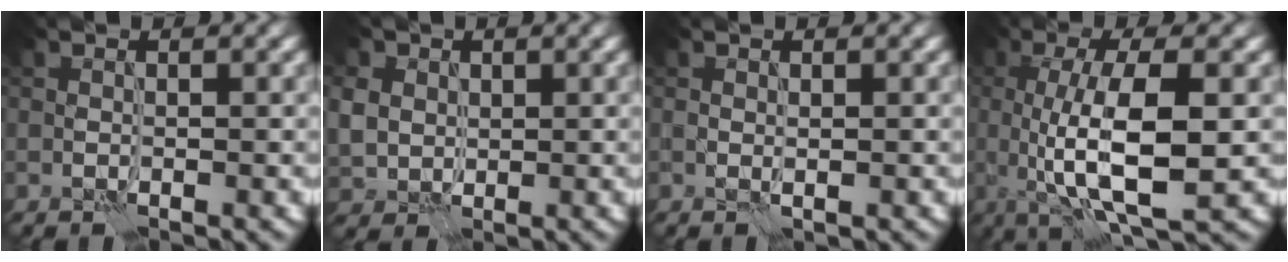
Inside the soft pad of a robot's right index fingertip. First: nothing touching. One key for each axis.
{"total": 4.2, "fx": 1.2, "fy": 3.7, "fz": 1.8, "tx": -0.067, "ty": 0.009, "tz": 0.027}
{"total": 0.7, "fx": 0.0, "fy": 0.3, "fz": 0.6, "tx": -0.012, "ty": -0.001, "tz": 0.001}
{"total": 9.0, "fx": -0.3, "fy": 2.6, "fz": 8.6, "tx": -0.144, "ty": -0.004, "tz": -0.003}